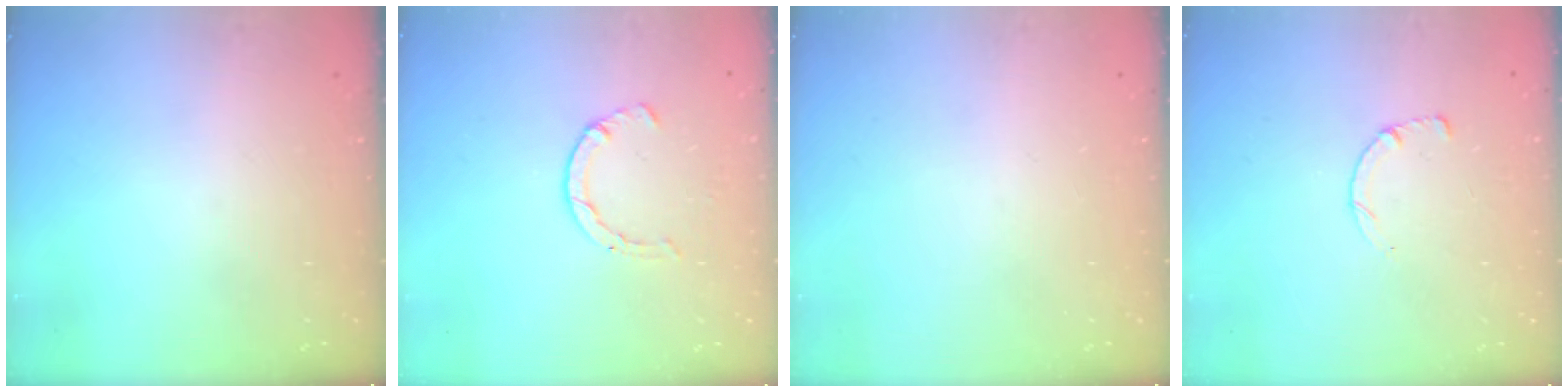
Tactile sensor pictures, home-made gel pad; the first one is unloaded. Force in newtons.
{"total": 2.1, "press": 2.1, "slide": 0.5}
{"total": 0.0}
{"total": 2.6, "press": 2.5, "slide": 0.3}